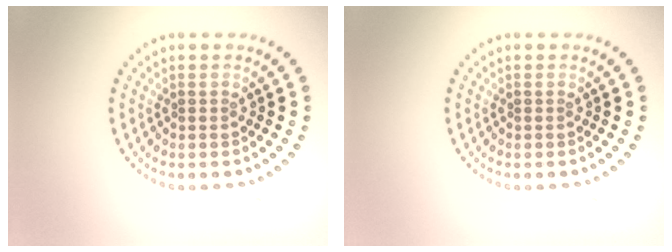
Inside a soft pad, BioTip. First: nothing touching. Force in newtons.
{"total": 0.0}